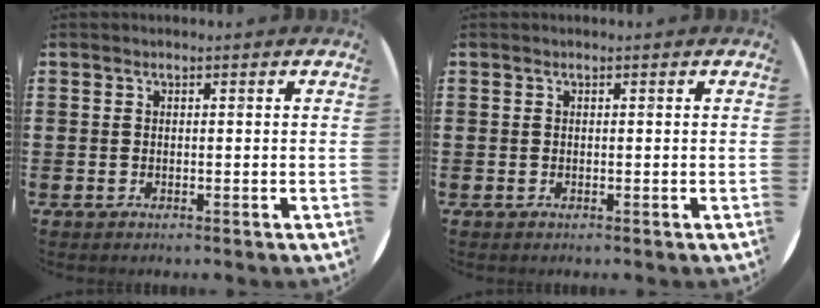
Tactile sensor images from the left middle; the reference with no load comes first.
{"total": 0.0}